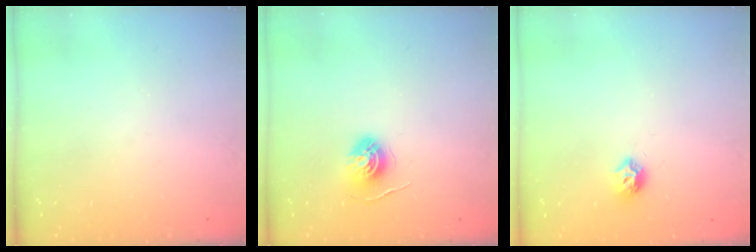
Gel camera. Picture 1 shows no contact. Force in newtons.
{"total": 5.7, "press": 5.7, "slide": 0.5}
{"total": 6.3, "press": 6.3, "slide": 0.1}